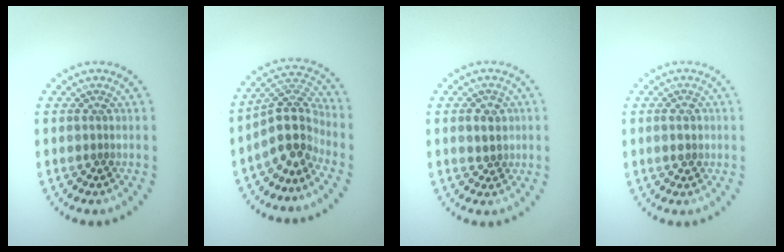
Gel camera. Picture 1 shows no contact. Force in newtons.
{"total": 4.3, "press": 3.3, "slide": 2.8}
{"total": 2.0, "press": 1.9, "slide": 0.6}
{"total": 1.8, "press": 1.8, "slide": 0.3}